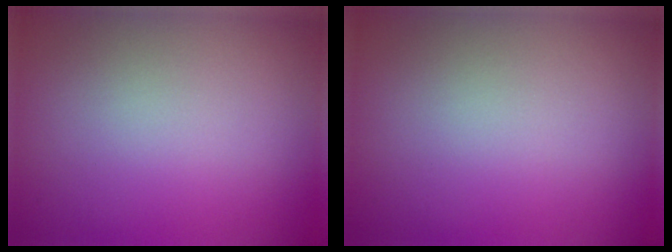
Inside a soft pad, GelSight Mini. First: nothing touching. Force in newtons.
{"total": 0.0}